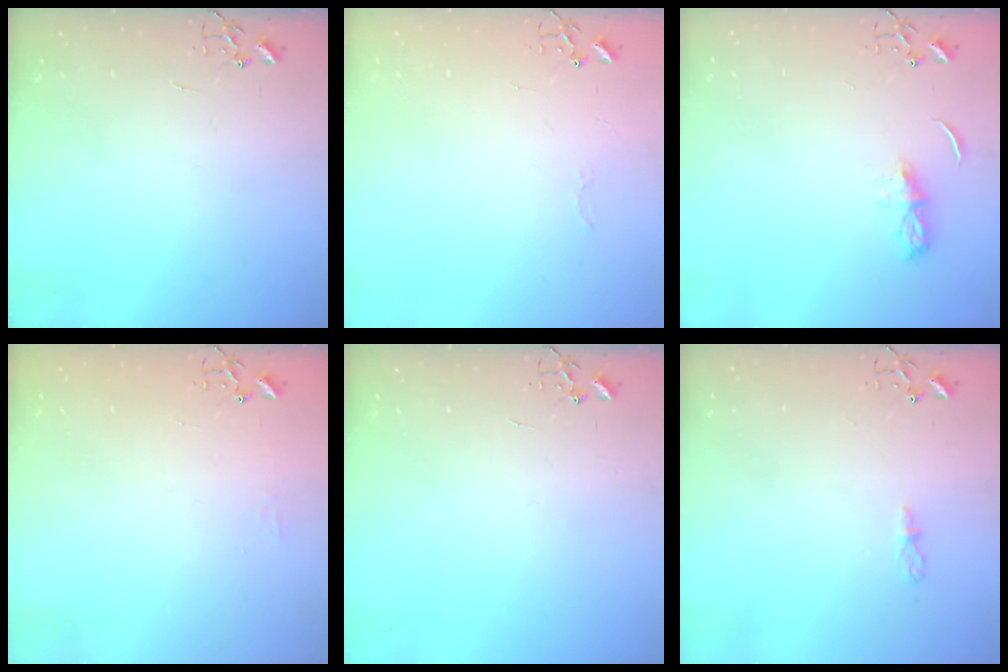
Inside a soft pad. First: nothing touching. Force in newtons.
{"total": 2.5, "press": 2.5, "slide": 0.4}
{"total": 6.1, "press": 6.0, "slide": 0.7}
{"total": 4.6, "press": 4.6, "slide": 0.7}
{"total": 0.0}
{"total": 4.0, "press": 4.0, "slide": 0.5}